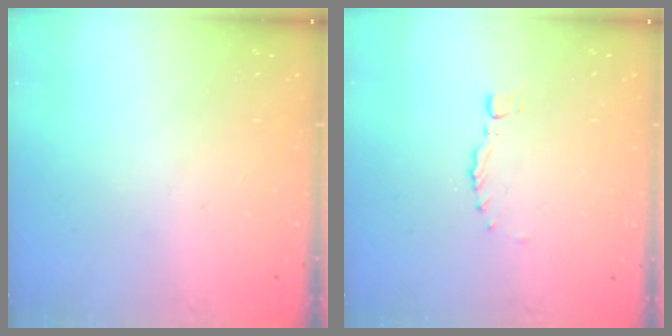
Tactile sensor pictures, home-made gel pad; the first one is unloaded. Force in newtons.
{"total": 0.0}